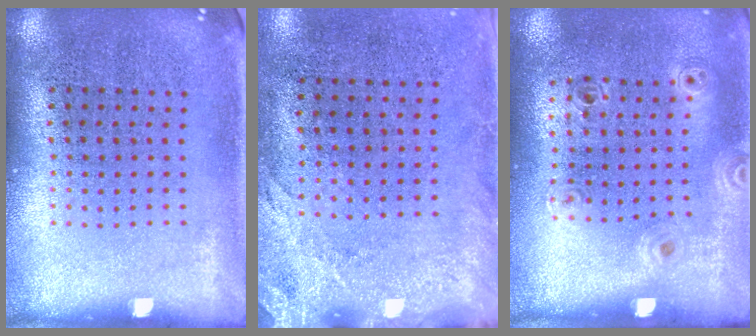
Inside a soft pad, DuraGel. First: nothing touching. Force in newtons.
{"total": 2.7, "press": 2.1, "slide": 1.6}
{"total": 1.0, "press": 1.0, "slide": 0.2}